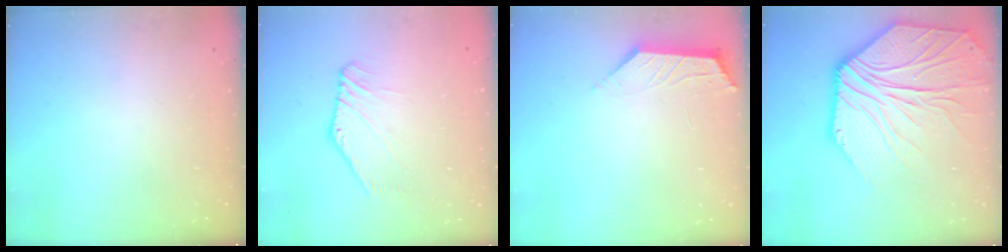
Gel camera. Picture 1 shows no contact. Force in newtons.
{"total": 3.9, "press": 3.9, "slide": 0.1}
{"total": 1.9, "press": 1.9, "slide": 0.4}
{"total": 14.6, "press": 14.4, "slide": 2.2}